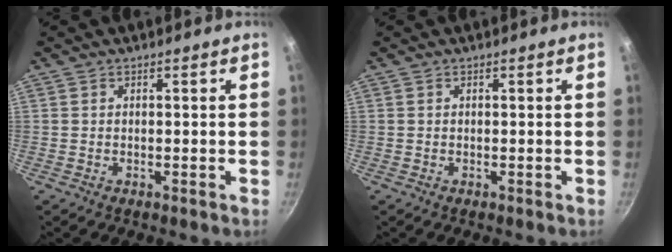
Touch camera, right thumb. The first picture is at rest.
{"total": 0.0}